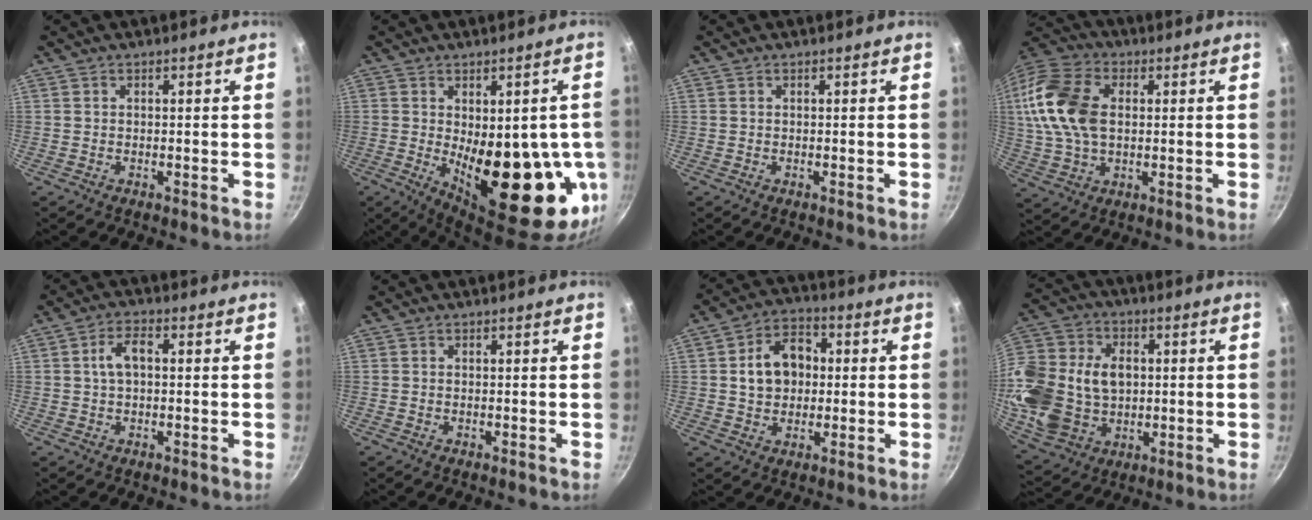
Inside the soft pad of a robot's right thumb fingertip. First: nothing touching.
{"total": 22.0, "force": [-2.8, 9.7, 19.5], "torque": [-0.218, -0.026, -0.015]}
{"total": 0.0}
{"total": 17.3, "force": [2.2, 11.3, 12.9], "torque": [-0.244, 0.017, 0.031]}
{"total": 4.7, "force": [0.4, 2.6, 4.0], "torque": [-0.073, 0.019, 0.003]}
{"total": 0.0}
{"total": 10.5, "force": [0.9, 8.1, 6.7], "torque": [-0.079, 0.021, 0.007]}
{"total": 23.0, "force": [0.6, 17.4, 15.0], "torque": [-0.295, 0.022, 0.022]}